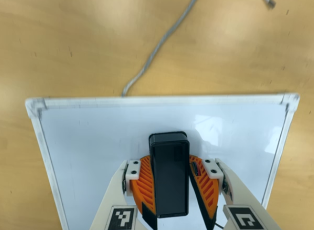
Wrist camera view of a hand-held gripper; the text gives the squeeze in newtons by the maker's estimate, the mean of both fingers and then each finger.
{"total": 15.5, "left": 18.1, "right": 12.9}